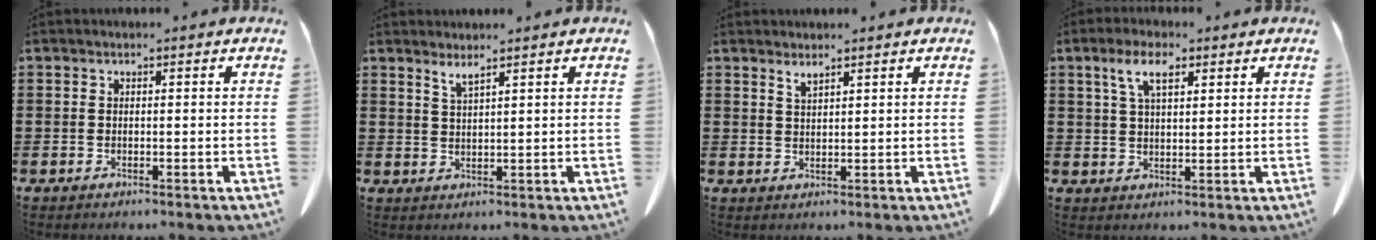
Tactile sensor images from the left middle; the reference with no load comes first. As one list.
[{"total": 2.2, "force": [1.9, -0.2, 1.0], "torque": [-0.023, -0.003, 0.037]}, {"total": 1.9, "force": [1.7, 0.1, 0.9], "torque": [-0.021, -0.003, 0.033]}, {"total": 5.6, "force": [3.1, 2.2, 4.1], "torque": [-0.084, 0.004, 0.053]}]